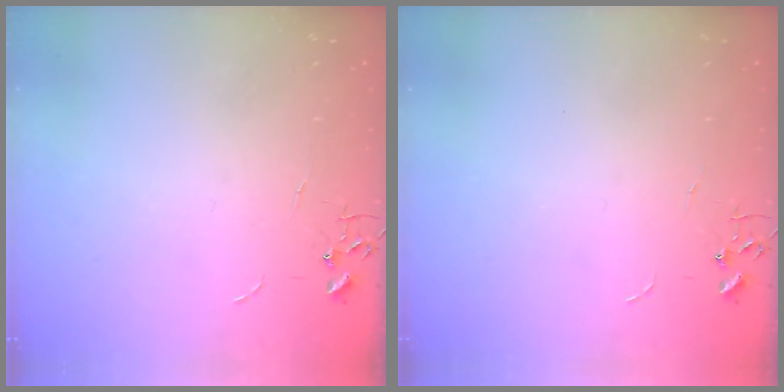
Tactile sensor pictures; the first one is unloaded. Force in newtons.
{"total": 0.0}